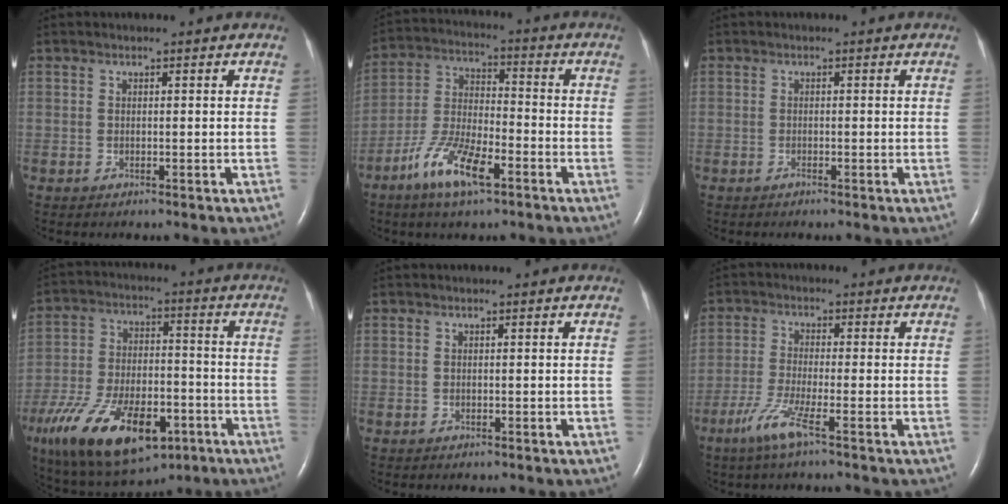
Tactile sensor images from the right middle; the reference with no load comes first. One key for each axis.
{"total": 10.5, "fx": -6.0, "fy": 2.8, "fz": 8.1, "tx": -0.171, "ty": -0.001, "tz": -0.113}
{"total": 0.0}
{"total": 21.2, "fx": -11.0, "fy": 9.6, "fz": 15.4, "tx": -0.307, "ty": -0.019, "tz": -0.178}
{"total": 0.0}
{"total": 5.2, "fx": -3.1, "fy": -0.3, "fz": 4.1, "tx": -0.092, "ty": -0.014, "tz": -0.068}